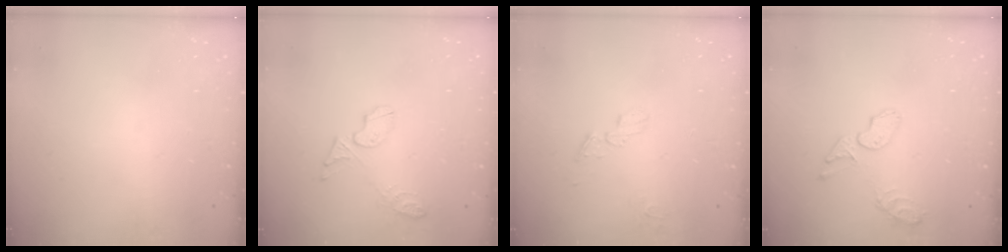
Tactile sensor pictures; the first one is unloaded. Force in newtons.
{"total": 6.9, "press": 6.9, "slide": 0.5}
{"total": 4.6, "press": 4.6, "slide": 0.6}
{"total": 7.5, "press": 7.5, "slide": 1.0}